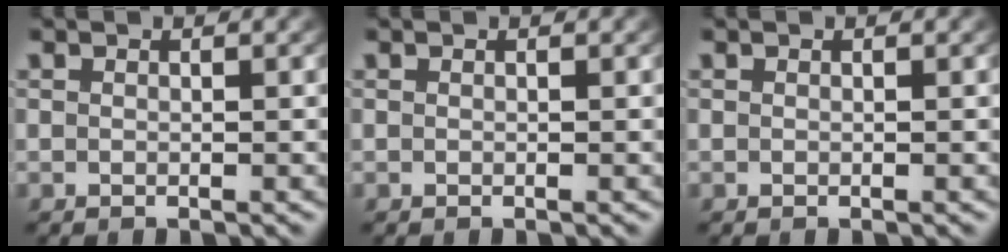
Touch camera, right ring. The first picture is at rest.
{"total": 0.0}
{"total": 0.0}